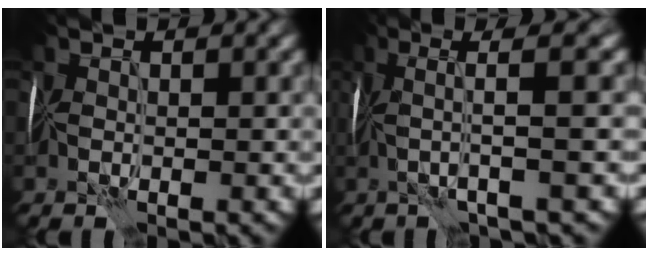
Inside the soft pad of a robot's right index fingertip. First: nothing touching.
{"total": 4.9, "force": [0.8, 0.4, 4.8], "torque": [-0.087, 0.017, 0.013]}